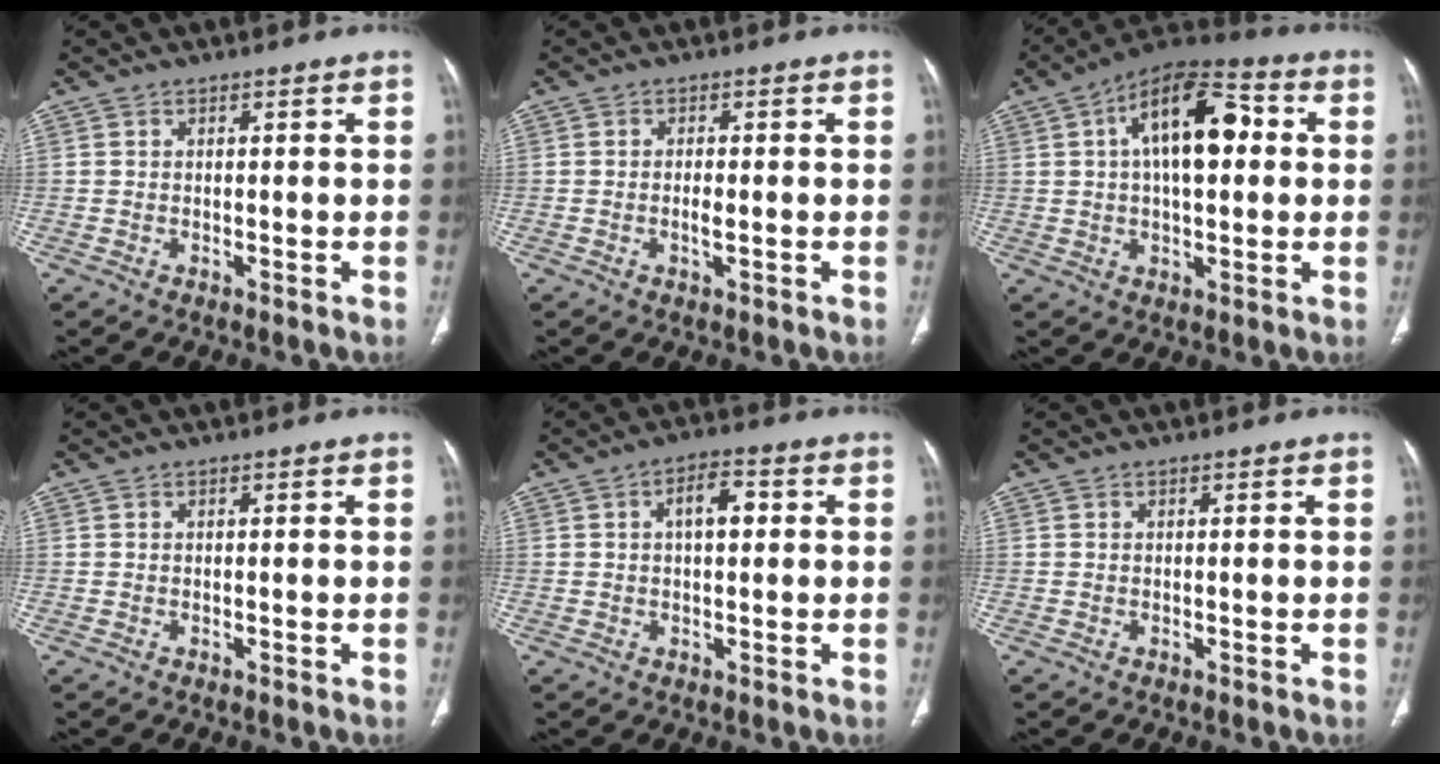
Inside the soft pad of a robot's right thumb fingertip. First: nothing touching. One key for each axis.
{"total": 2.0, "fx": -0.5, "fy": 0.8, "fz": 1.8, "tx": -0.036, "ty": -0.001, "tz": -0.010}
{"total": 16.3, "fx": 3.2, "fy": 8.0, "fz": 13.8, "tx": -0.202, "ty": 0.025, "tz": 0.043}
{"total": 0.0}
{"total": 5.3, "fx": 1.0, "fy": 2.7, "fz": 4.5, "tx": -0.063, "ty": 0.013, "tz": 0.011}
{"total": 0.0}